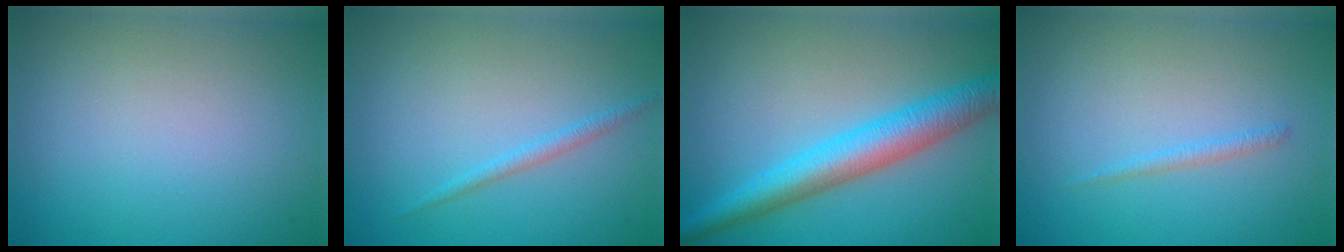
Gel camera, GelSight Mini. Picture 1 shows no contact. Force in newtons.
{"total": 1.2, "press": 1.2, "slide": 0.1}
{"total": 5.9, "press": 5.9, "slide": 0.0}
{"total": 0.9, "press": 0.9, "slide": 0.1}